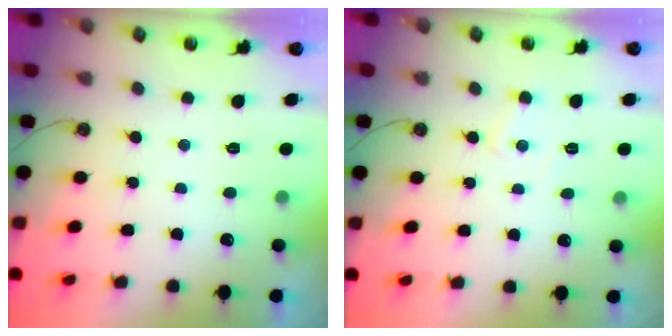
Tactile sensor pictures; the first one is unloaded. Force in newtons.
{"total": 5.4, "press": 5.4, "slide": 0.8}